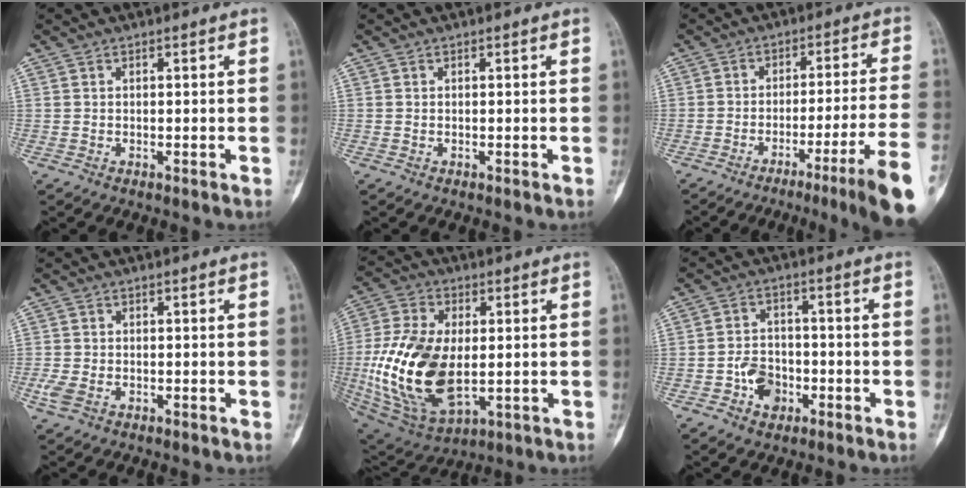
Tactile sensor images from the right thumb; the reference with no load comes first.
{"total": 0.0}
{"total": 14.8, "force": [-8.5, -1.2, 12.0], "torque": [-0.150, 0.043, -0.123]}
{"total": 2.8, "force": [-1.0, 1.8, 1.8], "torque": [-0.050, 0.003, -0.018]}
{"total": 21.2, "force": [-1.3, 12.2, 17.4], "torque": [-0.351, -0.011, -0.005]}
{"total": 6.3, "force": [-2.7, 4.7, 3.2], "torque": [-0.029, 0.027, -0.044]}